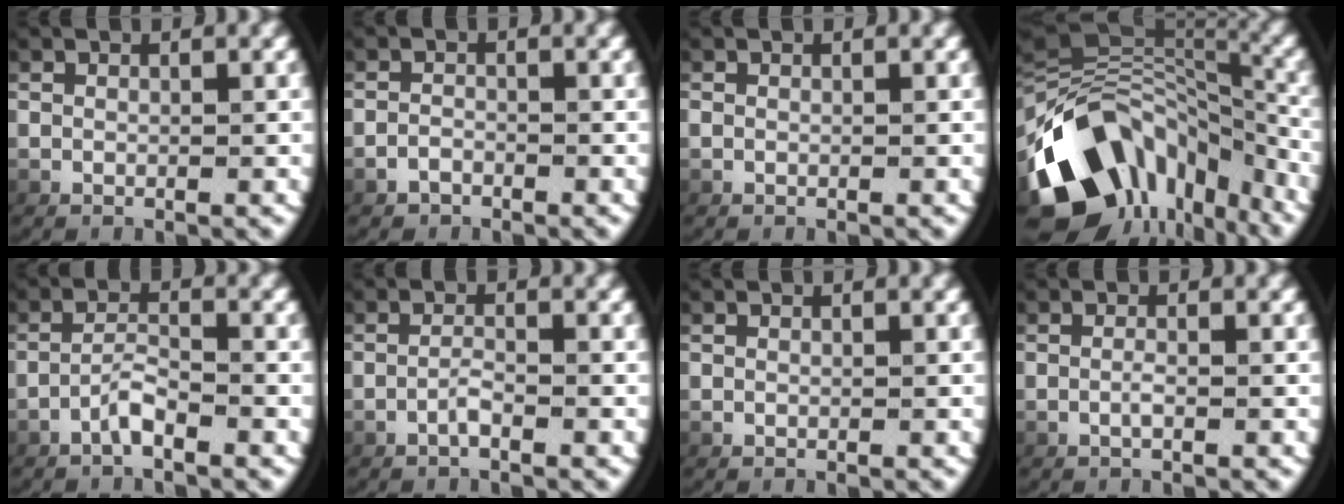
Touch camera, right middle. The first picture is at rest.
{"total": 1.2, "force": [-1.2, 0.3, -0.1], "torque": [-0.005, -0.008, -0.018]}
{"total": 0.6, "force": [-0.2, 0.5, 0.2], "torque": [-0.010, -0.002, -0.003]}
{"total": 15.3, "force": [-4.4, 10.1, 10.6], "torque": [-0.200, -0.038, -0.050]}
{"total": 1.9, "force": [-1.7, -0.1, 0.9], "torque": [-0.023, -0.001, -0.030]}
{"total": 1.3, "force": [-1.1, -0.1, 0.7], "torque": [-0.022, -0.002, -0.018]}
{"total": 0.0}
{"total": 0.8, "force": [-0.5, 0.0, 0.6], "torque": [-0.016, -0.002, -0.008]}